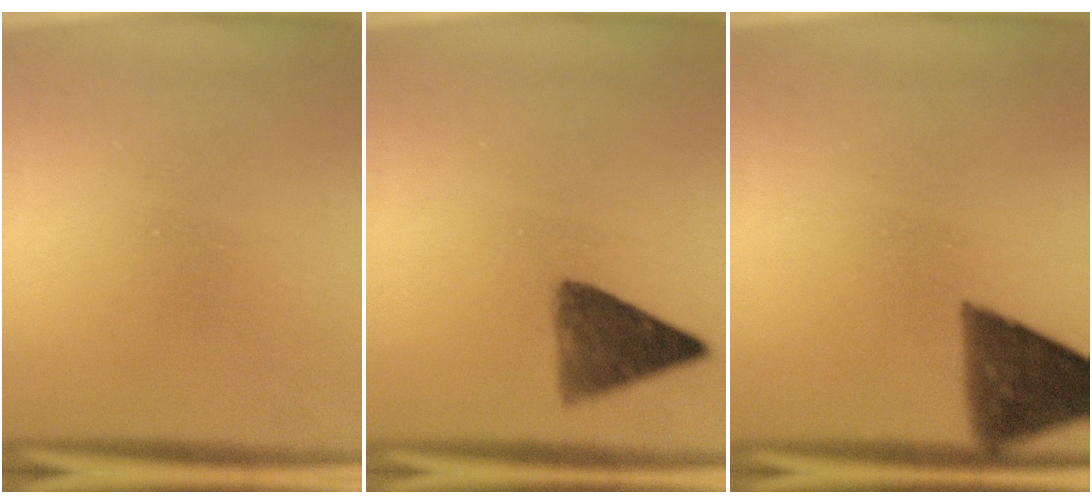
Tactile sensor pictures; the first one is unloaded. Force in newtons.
{"total": 7.7}
{"total": 9.7}